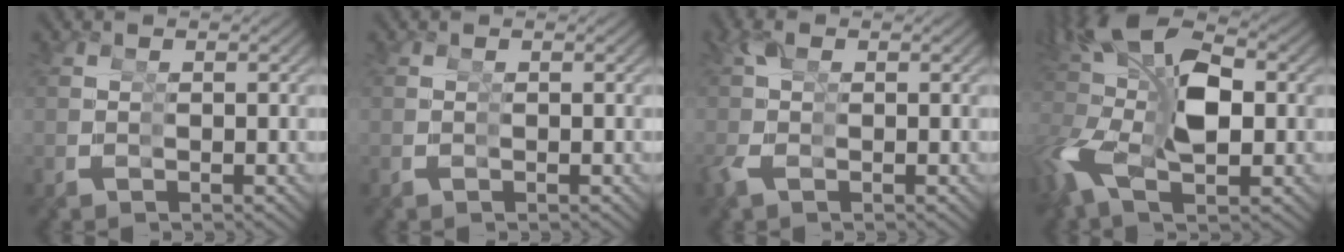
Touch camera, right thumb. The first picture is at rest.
{"total": 0.0}
{"total": 1.2, "force": [-0.3, 1.0, 0.6], "torque": [-0.026, -0.007, -0.003]}
{"total": 12.2, "force": [-1.9, 7.2, 9.7], "torque": [-0.179, -0.022, -0.027]}